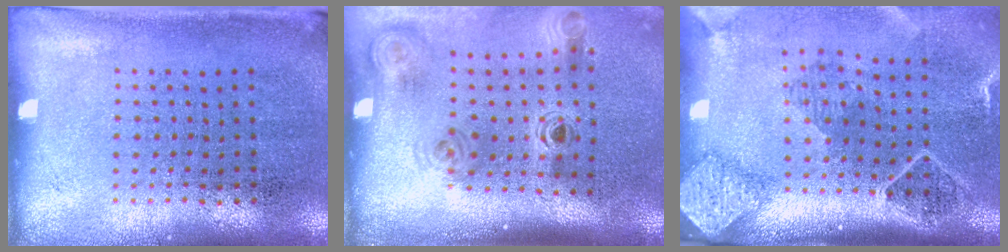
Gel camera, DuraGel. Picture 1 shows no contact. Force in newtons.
{"total": 1.6, "press": 1.3, "slide": 1.0}
{"total": 2.7, "press": 2.0, "slide": 1.8}